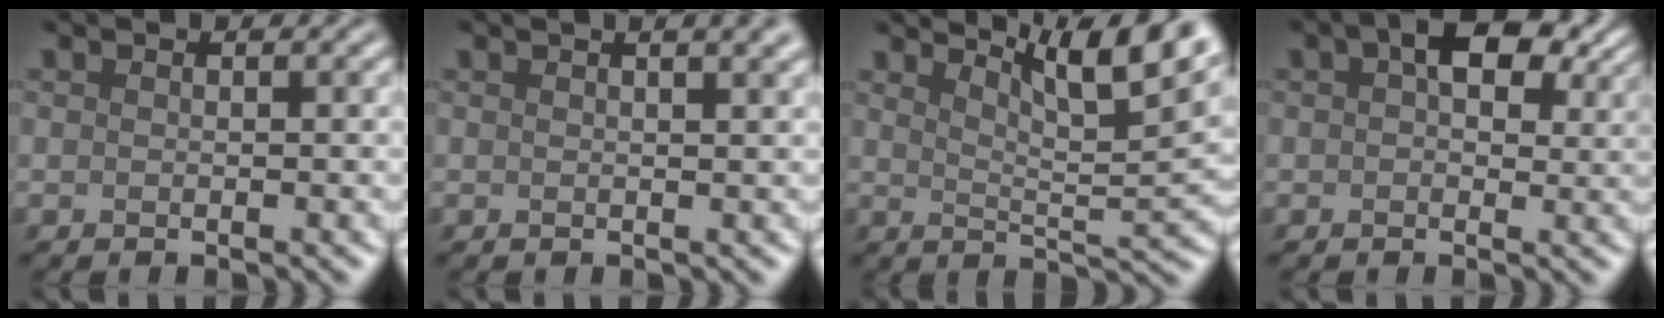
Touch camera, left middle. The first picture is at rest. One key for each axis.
{"total": 4.1, "fx": 2.2, "fy": 1.8, "fz": 3.0, "tx": -0.007, "ty": 0.020, "tz": -0.003}
{"total": 8.7, "fx": 6.3, "fy": 1.8, "fz": 5.8, "tx": -0.079, "ty": 0.010, "tz": 0.087}
{"total": 6.2, "fx": 2.4, "fy": 3.4, "fz": 4.6, "tx": -0.057, "ty": 0.009, "tz": 0.026}